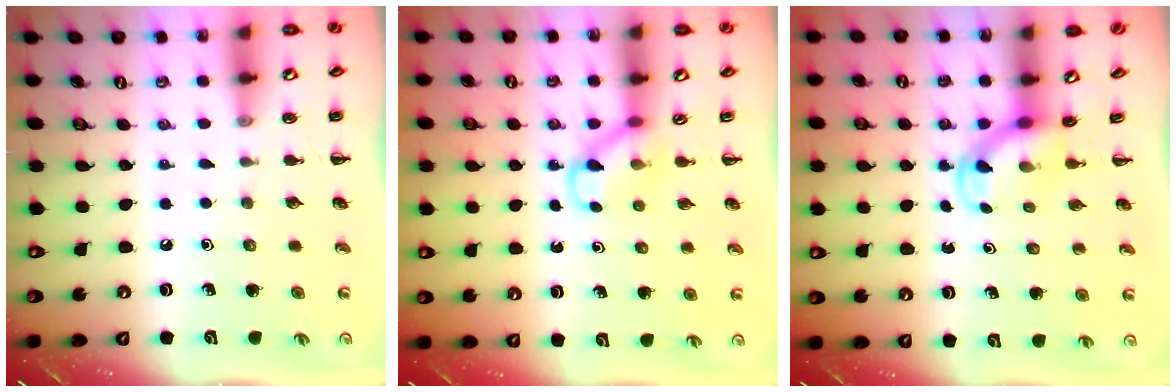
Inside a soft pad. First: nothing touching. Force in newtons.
{"total": 5.3, "press": 5.3, "slide": 0.9}
{"total": 3.7, "press": 3.5, "slide": 1.3}